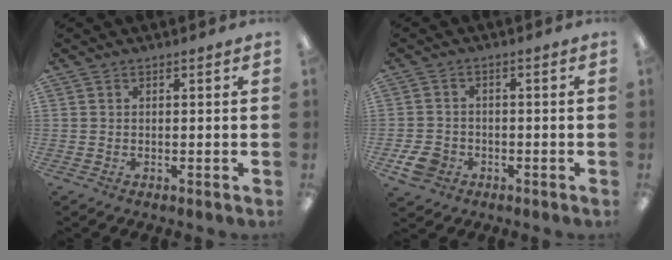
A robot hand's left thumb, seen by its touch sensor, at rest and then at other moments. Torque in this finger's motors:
{"motor_torque": [-0.69, 0.79, 0.40, -0.32, 0.00]}